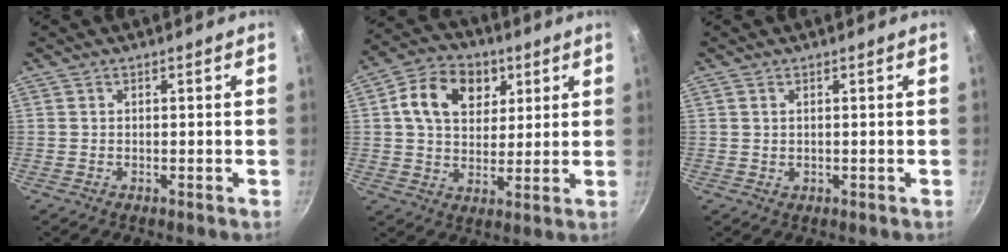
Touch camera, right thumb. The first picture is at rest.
{"total": 13.2, "force": [4.5, 9.8, 7.7], "torque": [-0.106, -0.001, 0.065]}
{"total": 0.8, "force": [0.3, 0.4, 0.6], "torque": [-0.008, 0.000, 0.006]}